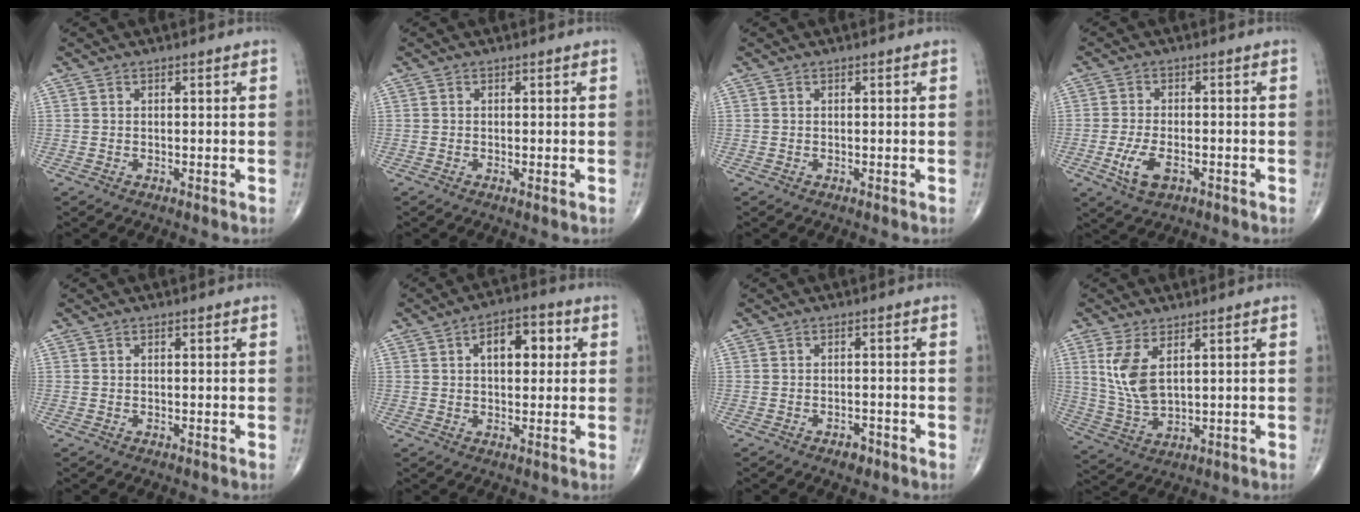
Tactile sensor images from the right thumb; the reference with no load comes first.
{"total": 0.5, "force": [-0.1, 0.1, 0.5], "torque": [-0.015, -0.003, -0.005]}
{"total": 0.0}
{"total": 5.8, "force": [-2.2, 2.9, 4.5], "torque": [-0.091, 0.003, -0.037]}
{"total": 0.0}
{"total": 8.6, "force": [2.2, 4.8, 6.8], "torque": [-0.071, 0.012, 0.028]}
{"total": 2.1, "force": [-1.4, 1.0, 1.1], "torque": [-0.018, 0.005, -0.022]}
{"total": 8.4, "force": [3.0, 3.9, 6.8], "torque": [-0.141, -0.015, 0.071]}